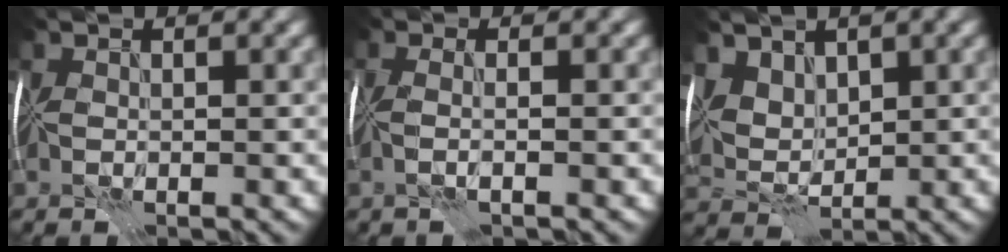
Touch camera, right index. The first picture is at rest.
{"total": 1.2, "force": [-0.5, -0.9, 0.7], "torque": [-0.017, -0.002, -0.010]}
{"total": 4.2, "force": [2.8, 2.6, 1.7], "torque": [-0.056, -0.004, 0.073]}